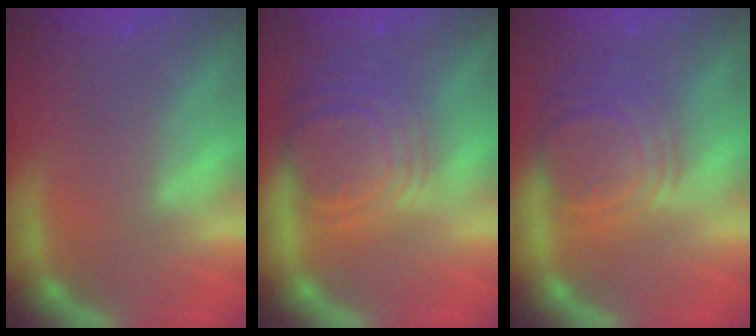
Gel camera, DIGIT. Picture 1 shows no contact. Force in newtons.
{"total": 9.1}
{"total": 8.1}